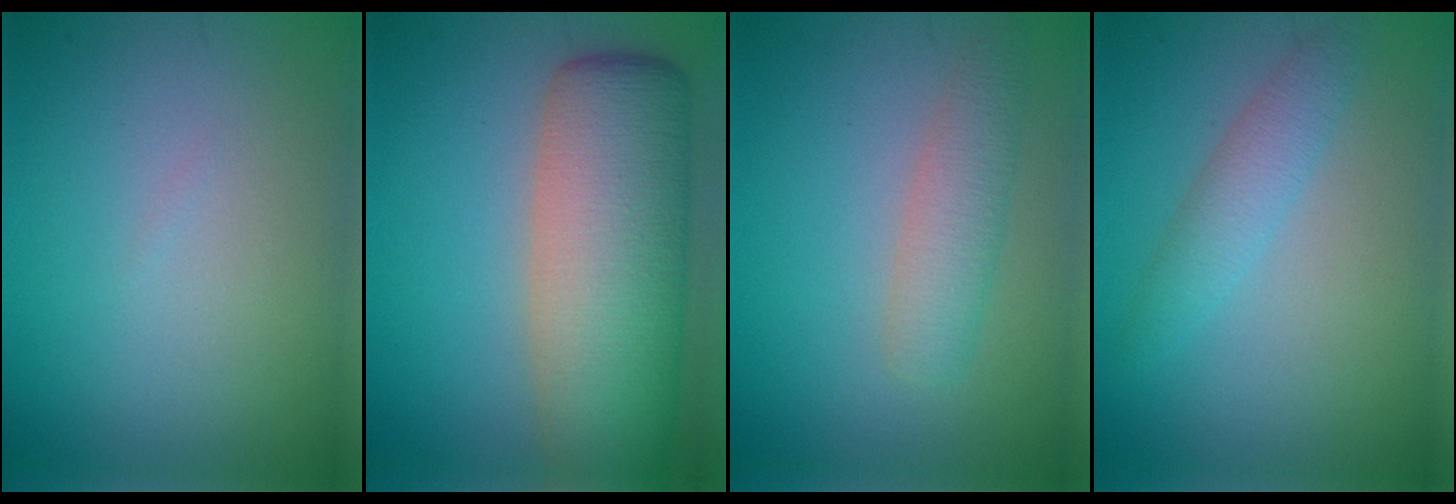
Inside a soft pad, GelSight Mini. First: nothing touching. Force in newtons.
{"total": 11.3, "press": 11.3, "slide": 0.7}
{"total": 3.0, "press": 3.0, "slide": 0.1}
{"total": 2.4, "press": 2.4, "slide": 0.1}